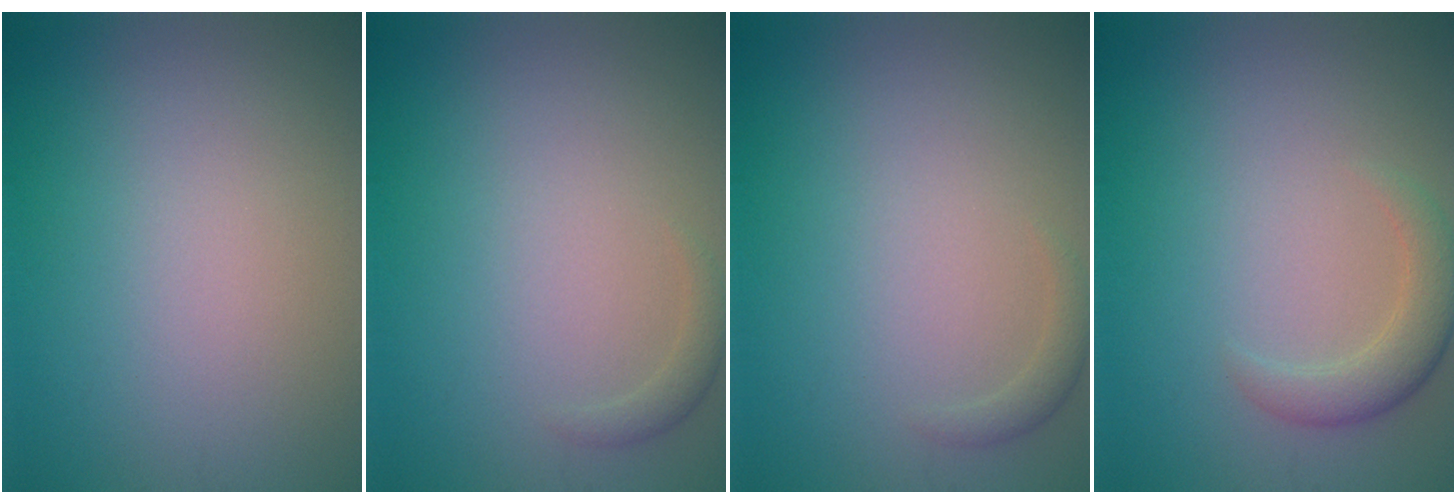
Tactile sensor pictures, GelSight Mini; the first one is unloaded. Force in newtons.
{"total": 1.1, "press": 1.1, "slide": 0.0}
{"total": 1.1, "press": 1.1, "slide": 0.0}
{"total": 2.8, "press": 2.8, "slide": 0.0}